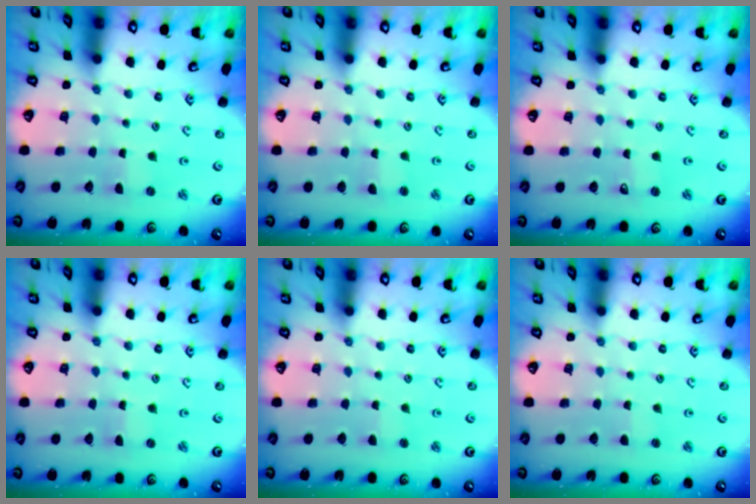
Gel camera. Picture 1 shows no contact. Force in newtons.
{"total": 1.3, "press": 1.3, "slide": 0.0}
{"total": 0.8, "press": 0.7, "slide": 0.2}
{"total": 0.0}
{"total": 0.7, "press": 0.7, "slide": 0.1}
{"total": 1.6, "press": 1.6, "slide": 0.2}